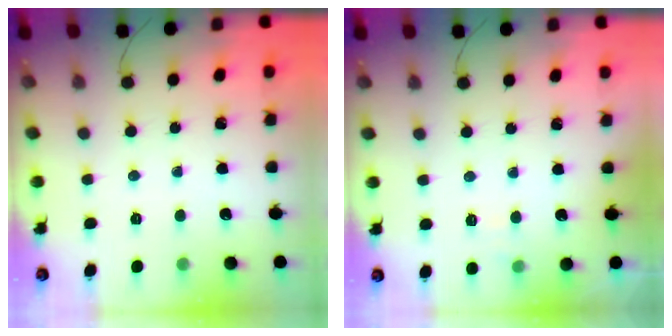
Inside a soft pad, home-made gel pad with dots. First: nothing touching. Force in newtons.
{"total": 3.1, "press": 2.5, "slide": 1.8}